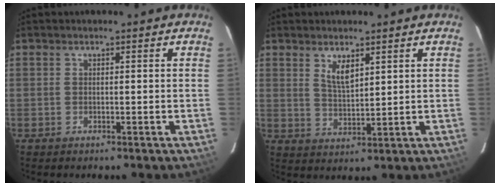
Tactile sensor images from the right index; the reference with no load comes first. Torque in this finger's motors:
{"motor_torque": [0.40, 0.34, 0.11, 0.07]}